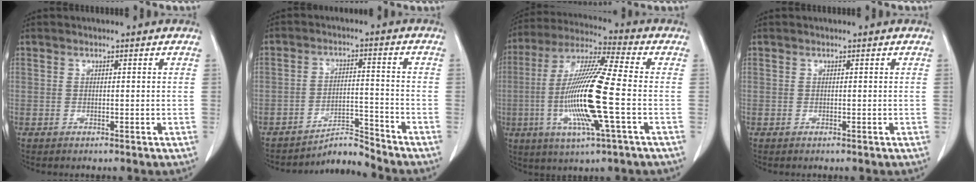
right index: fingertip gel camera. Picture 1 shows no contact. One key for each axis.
{"total": 4.5, "fx": -4.4, "fy": -0.5, "fz": -1.0, "tx": 0.019, "ty": 0.014, "tz": -0.068}
{"total": 16.8, "fx": -3.1, "fy": 0.5, "fz": 16.5, "tx": -0.335, "ty": -0.011, "tz": -0.067}
{"total": 0.0}